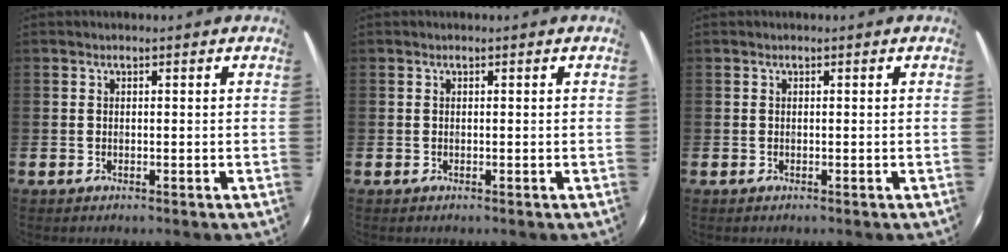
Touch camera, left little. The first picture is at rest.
{"total": 0.0}
{"total": 0.0}